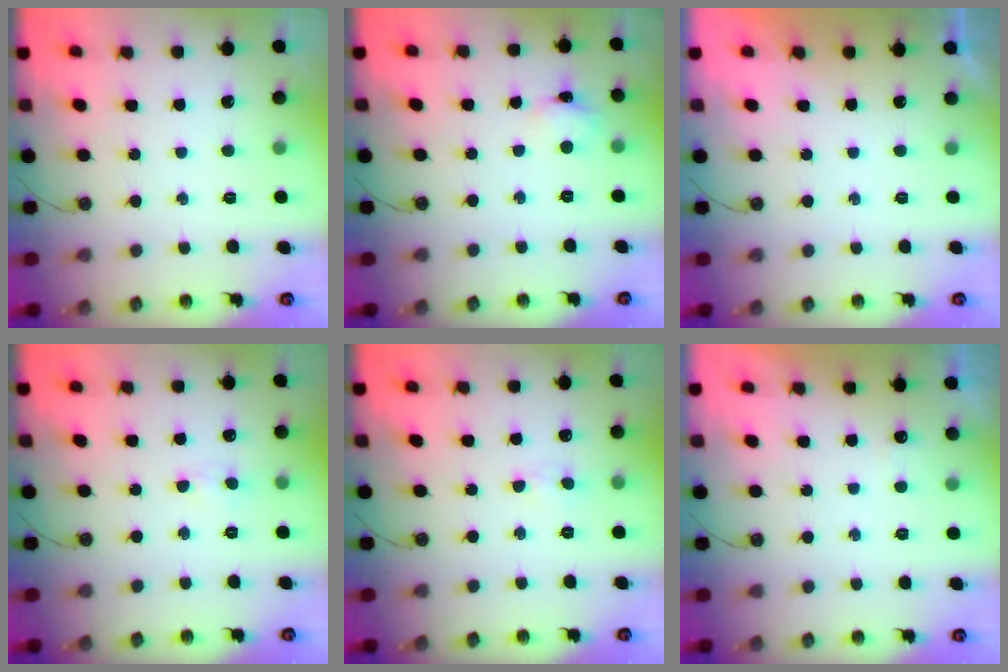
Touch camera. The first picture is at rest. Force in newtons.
{"total": 2.9, "press": 2.9, "slide": 0.2}
{"total": 0.0}
{"total": 4.1, "press": 4.1, "slide": 0.7}
{"total": 4.1, "press": 4.1, "slide": 0.7}
{"total": 2.9, "press": 2.8, "slide": 0.7}